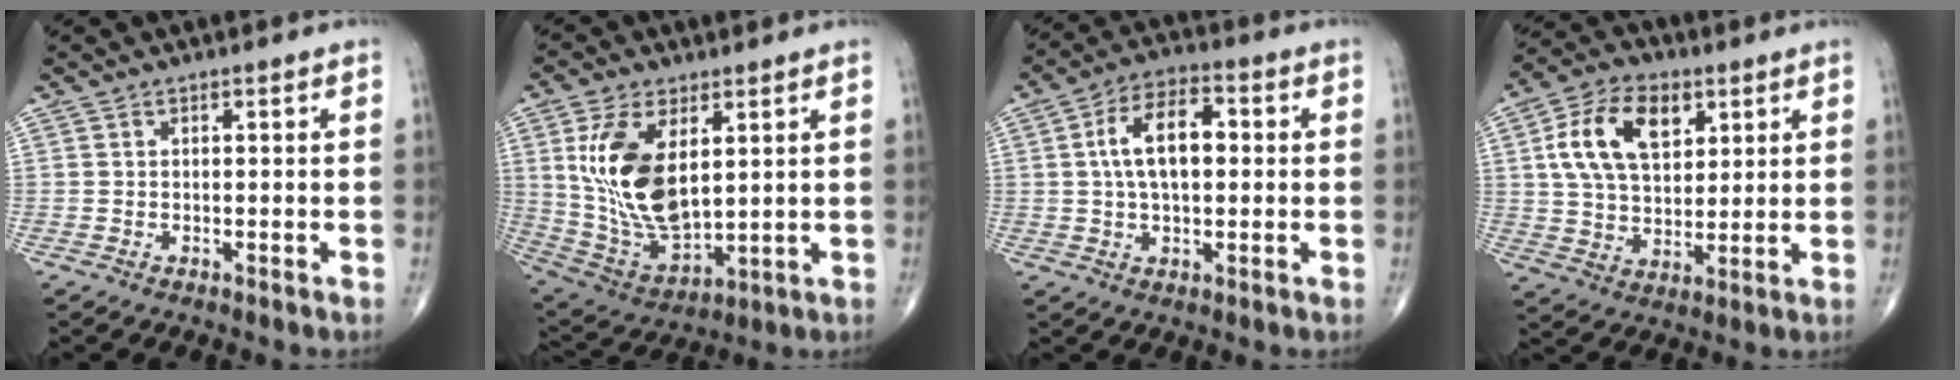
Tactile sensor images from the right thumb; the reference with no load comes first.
{"total": 17.0, "force": [4.1, 9.0, 13.9], "torque": [-0.258, -0.022, 0.095]}
{"total": 11.0, "force": [1.3, 6.0, 9.2], "torque": [-0.155, 0.021, 0.018]}
{"total": 14.5, "force": [4.9, 9.0, 10.2], "torque": [-0.163, -0.004, 0.091]}